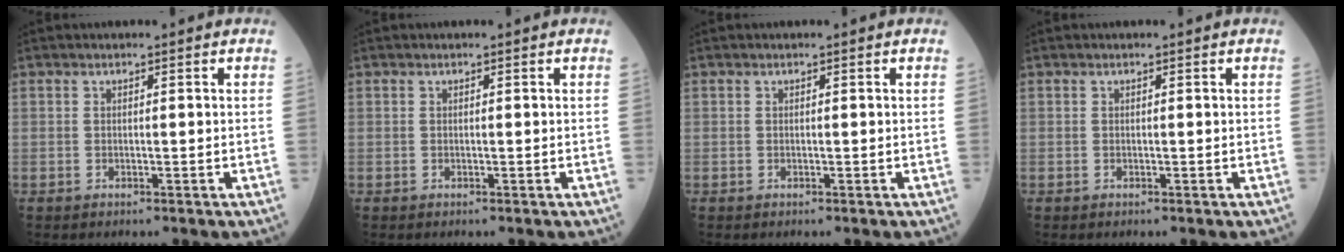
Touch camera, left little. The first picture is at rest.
{"total": 0.0}
{"total": 0.0}
{"total": 0.0}